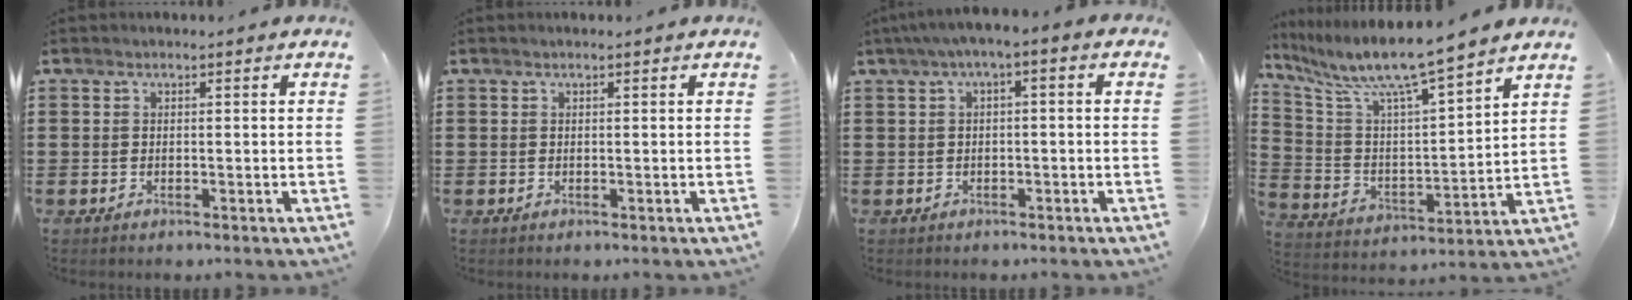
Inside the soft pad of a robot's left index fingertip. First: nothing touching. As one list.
[{"total": 0.0}, {"total": 2.4, "force": [-1.5, 0.4, 1.9], "torque": [-0.031, 0.004, -0.032]}, {"total": 8.6, "force": [7.5, -0.2, 4.2], "torque": [-0.115, -0.053, 0.120]}]